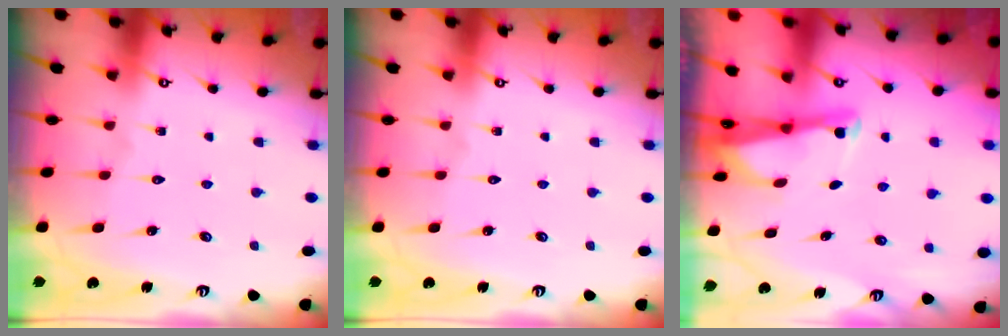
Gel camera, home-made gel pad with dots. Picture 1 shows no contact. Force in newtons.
{"total": 0.0}
{"total": 2.6, "press": 2.6, "slide": 0.2}